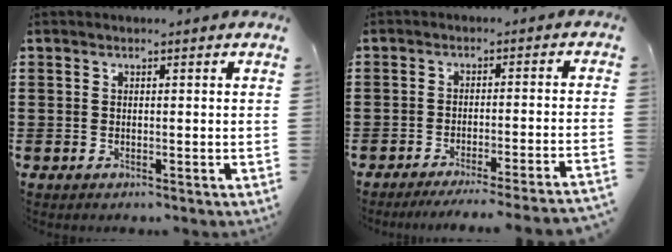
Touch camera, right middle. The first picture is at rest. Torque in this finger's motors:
{"motor_torque": [2.14, 0.00, 0.17, 0.07]}